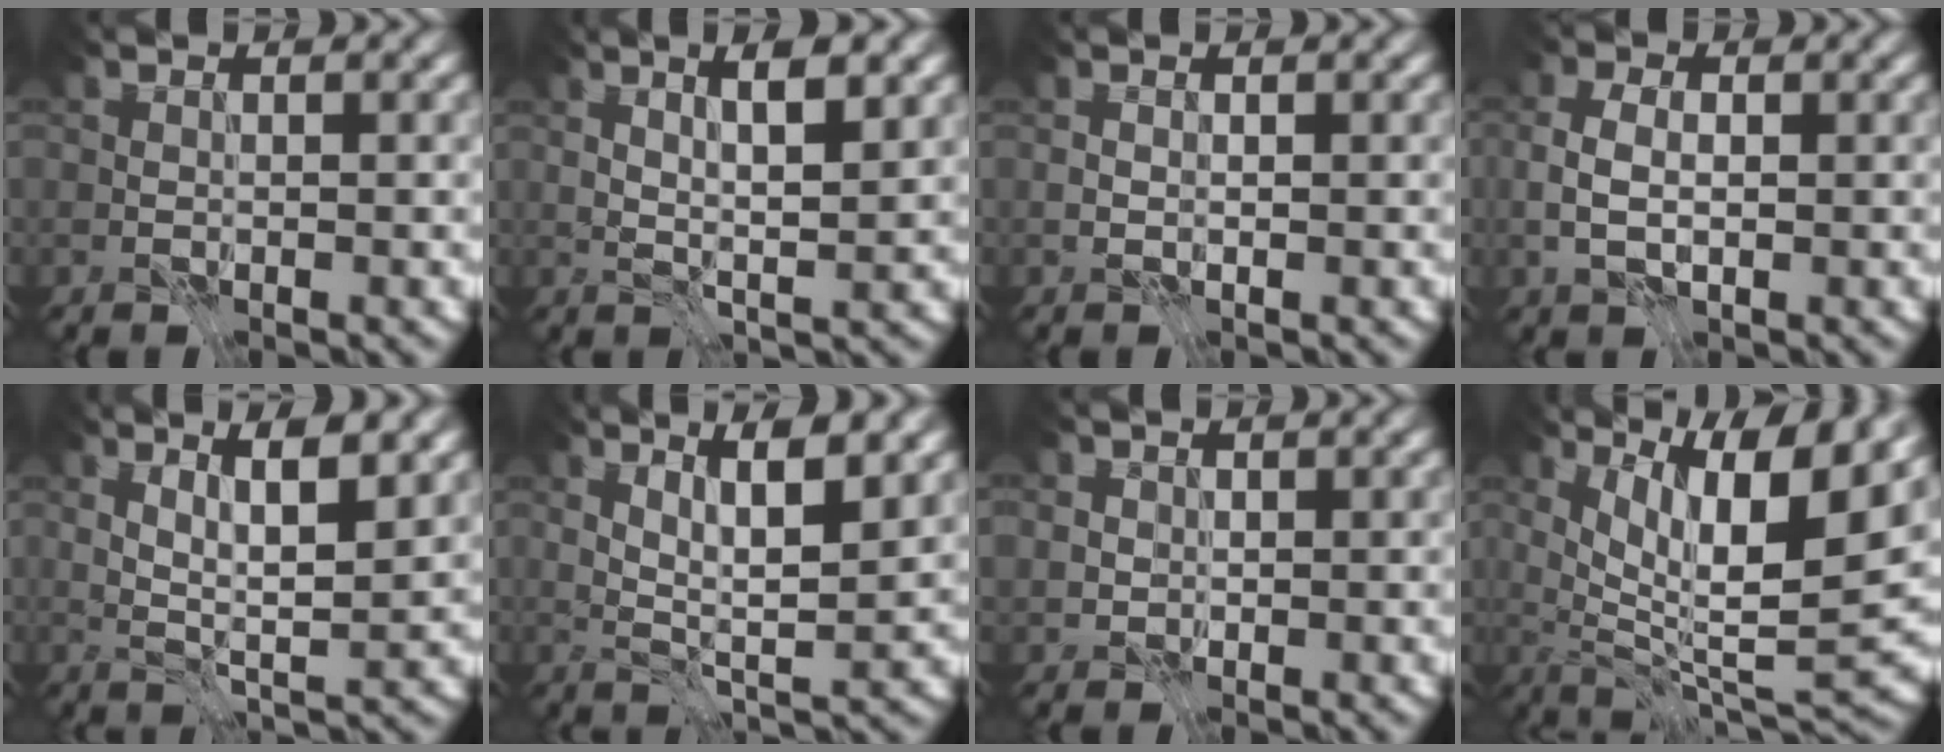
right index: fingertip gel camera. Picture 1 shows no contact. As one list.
[{"total": 4.1, "force": [1.8, 0.8, 3.6], "torque": [-0.054, 0.000, 0.029]}, {"total": 0.7, "force": [0.1, 0.4, 0.5], "torque": [-0.014, 0.000, 0.001]}, {"total": 2.8, "force": [0.0, 1.8, 2.2], "torque": [-0.054, 0.001, 0.001]}, {"total": 4.6, "force": [2.0, 0.7, 4.1], "torque": [-0.073, -0.005, 0.038]}, {"total": 5.0, "force": [2.2, 0.8, 4.4], "torque": [-0.081, -0.005, 0.045]}, {"total": 1.1, "force": [0.1, 1.0, 0.1], "torque": [0.002, -0.003, 0.003]}, {"total": 13.1, "force": [5.5, 3.8, 11.2], "torque": [-0.156, -0.002, 0.097]}]